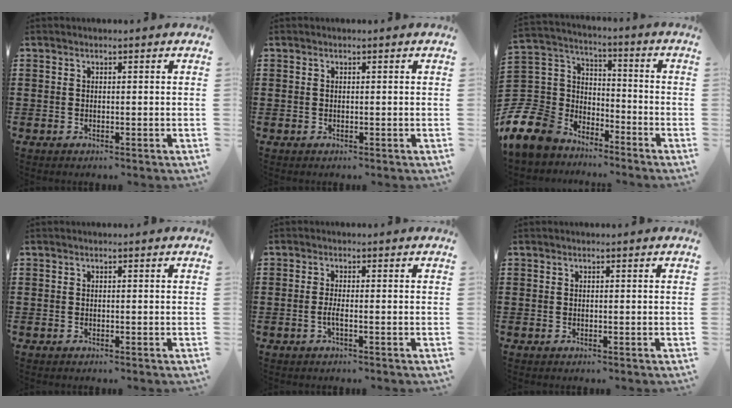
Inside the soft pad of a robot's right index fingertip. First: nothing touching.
{"total": 0.0}
{"total": 9.3, "force": [-6.2, 6.7, 1.6], "torque": [-0.099, -0.005, -0.127]}
{"total": 0.0}
{"total": 1.9, "force": [-0.8, 0.1, 1.7], "torque": [-0.038, -0.002, -0.018]}
{"total": 0.0}